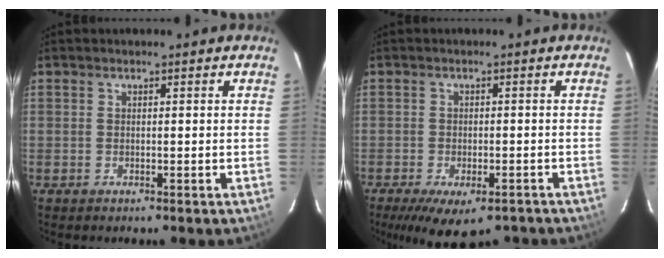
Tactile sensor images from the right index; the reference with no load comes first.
{"total": 11.2, "force": [-7.8, 4.6, 6.6], "torque": [-0.128, -0.027, -0.111]}